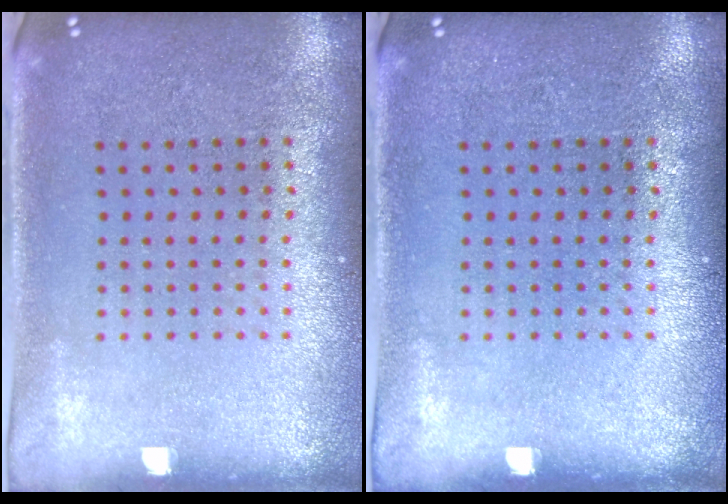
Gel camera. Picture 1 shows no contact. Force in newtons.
{"total": 0.0}